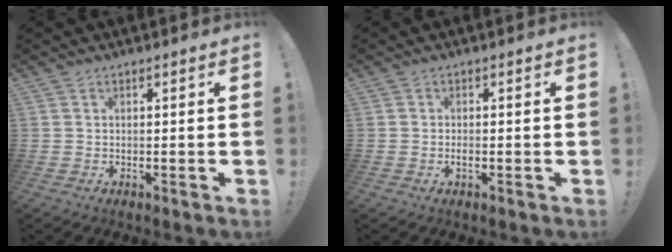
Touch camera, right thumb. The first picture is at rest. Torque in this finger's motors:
{"motor_torque": [0.20, 0.25, 0.52, -0.16, 0.00]}